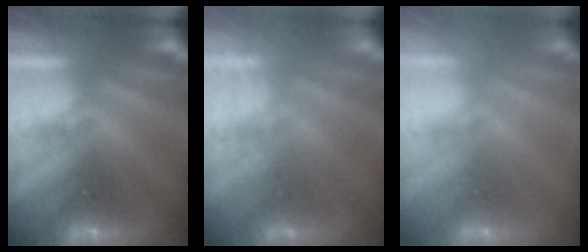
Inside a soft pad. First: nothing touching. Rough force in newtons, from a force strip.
{"total": 2.1}
{"total": 7.8}